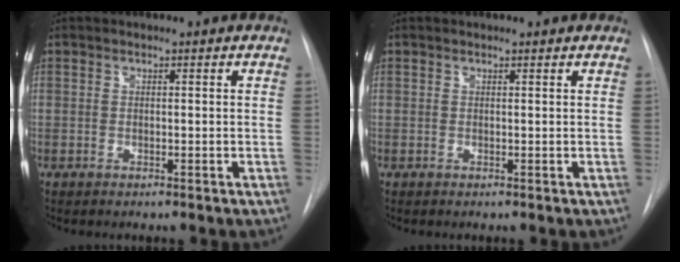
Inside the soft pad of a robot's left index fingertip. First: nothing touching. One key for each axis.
{"total": 0.9, "fx": 0.8, "fy": 0.3, "fz": 0.2, "tx": -0.011, "ty": 0.009, "tz": 0.005}